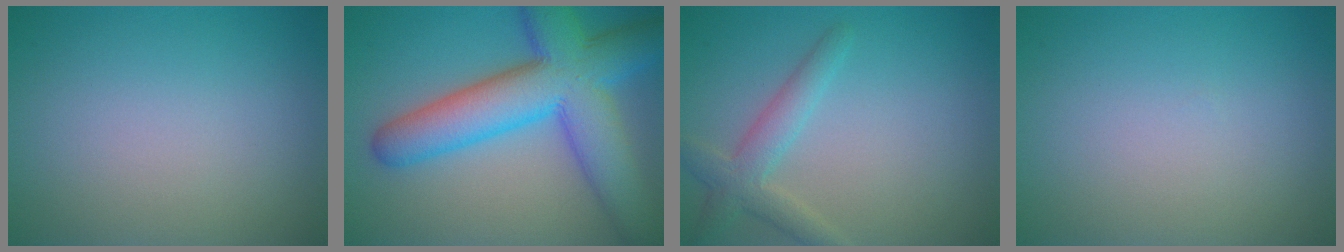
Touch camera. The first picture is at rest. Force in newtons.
{"total": 10.6, "press": 10.6, "slide": 0.3}
{"total": 3.0, "press": 3.0, "slide": 0.1}
{"total": 0.0}